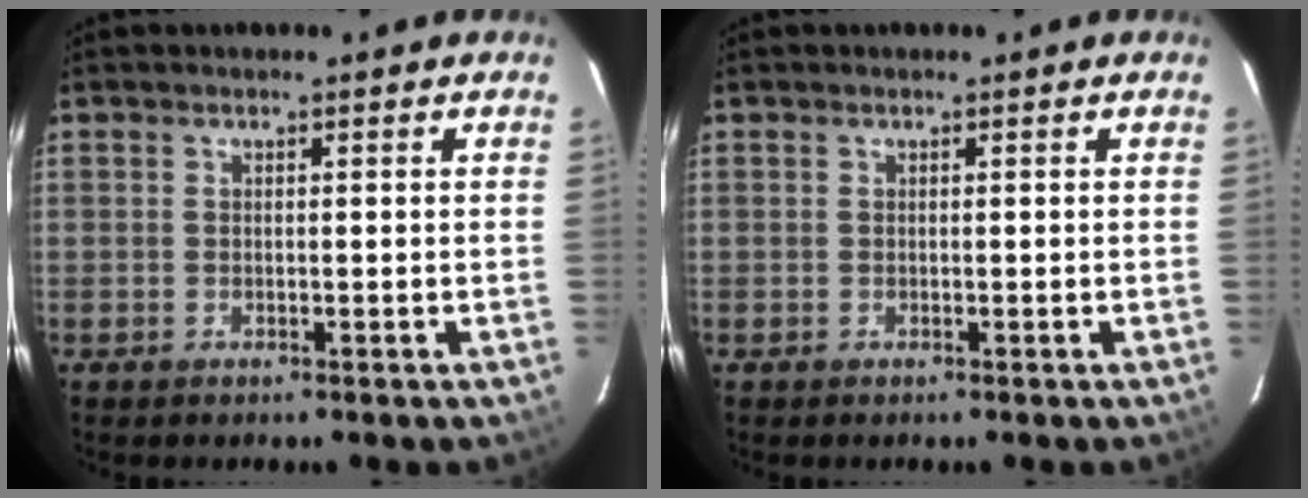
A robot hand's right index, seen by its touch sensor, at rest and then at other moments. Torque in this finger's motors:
{"motor_torque": [0.00, 0.00, 0.00, -0.01]}